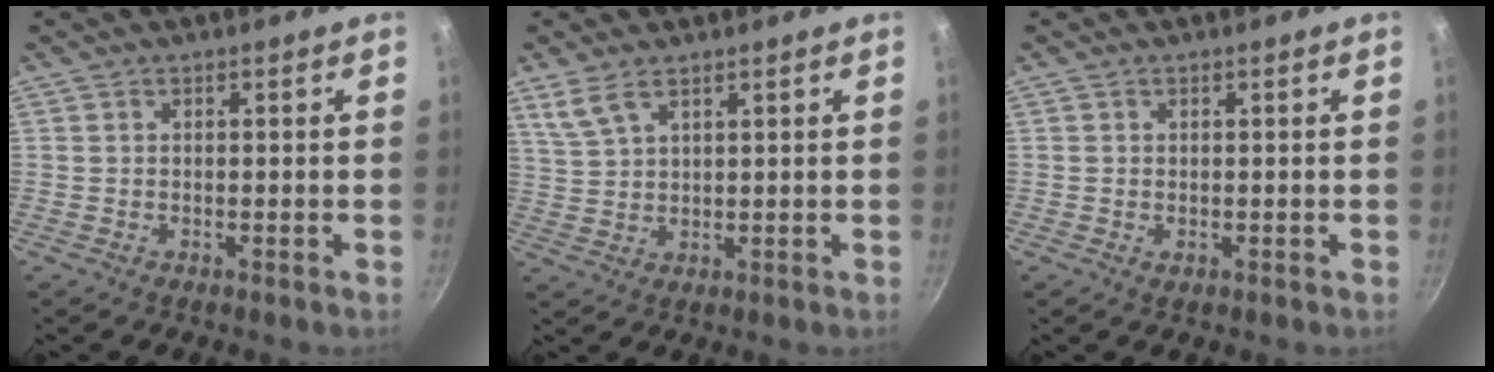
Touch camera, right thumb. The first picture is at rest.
{"total": 5.2, "force": [3.4, 2.3, 3.2], "torque": [-0.062, -0.009, 0.076]}
{"total": 0.6, "force": [0.0, 0.4, 0.4], "torque": [-0.005, -0.001, 0.000]}